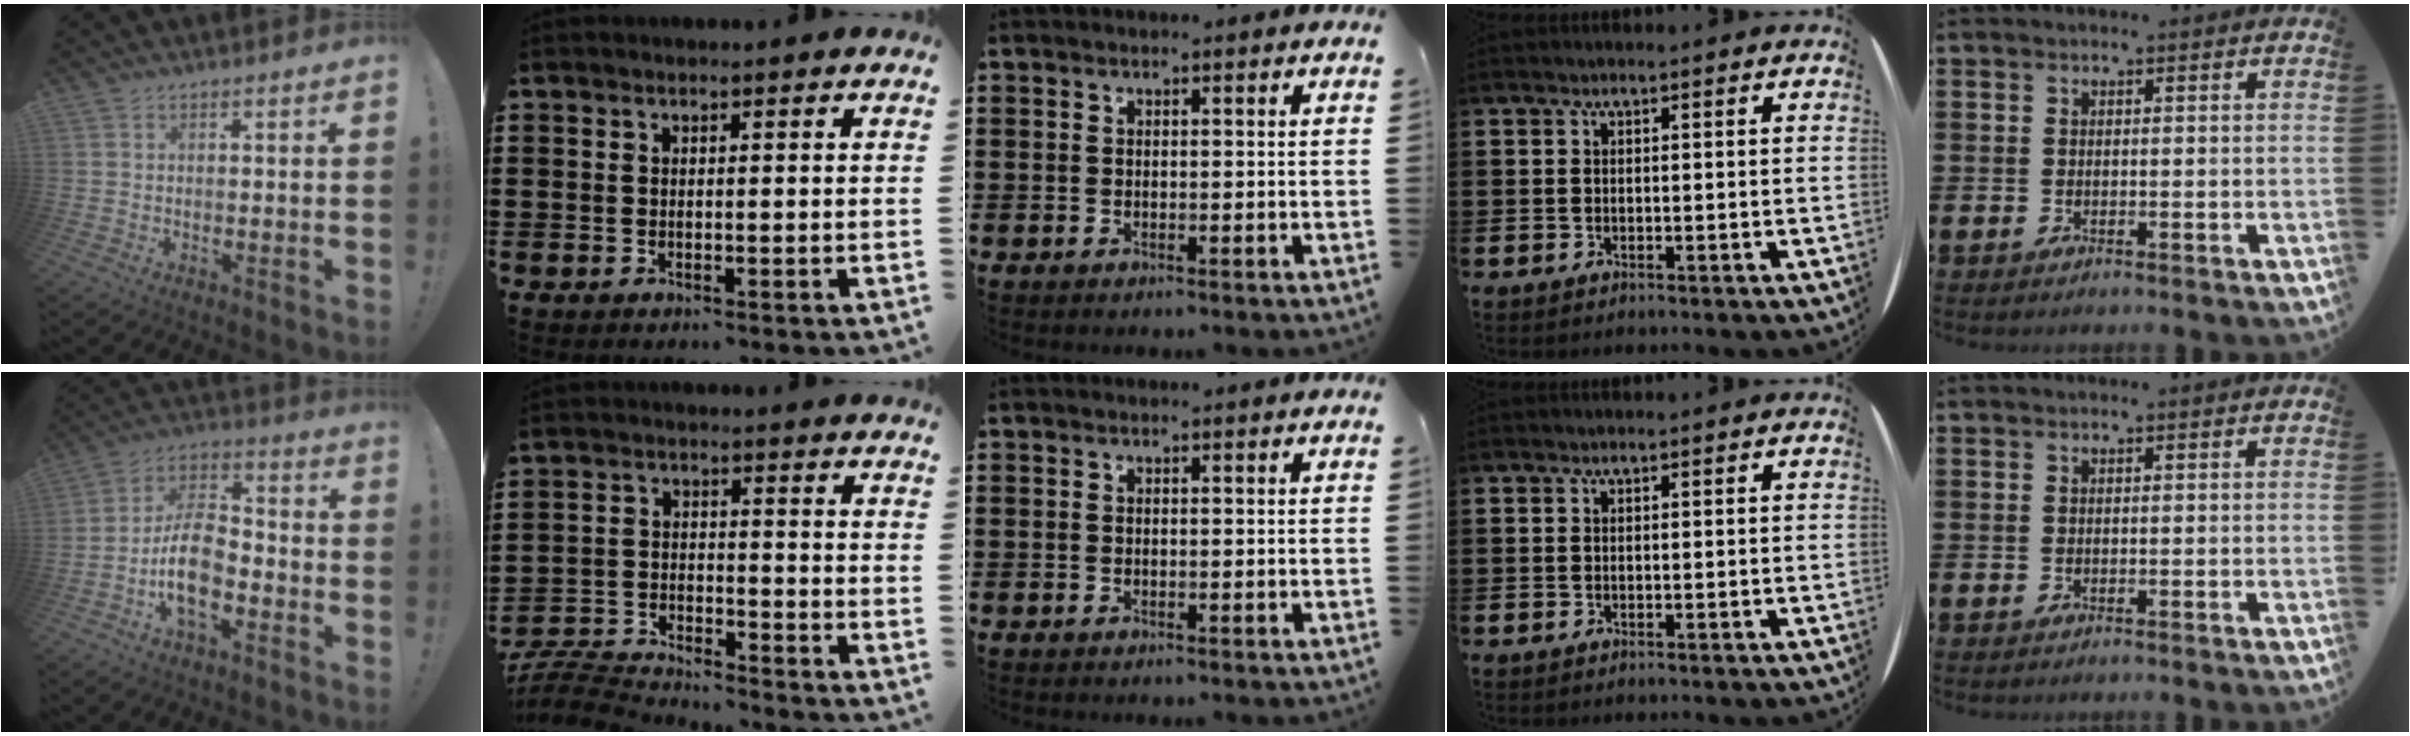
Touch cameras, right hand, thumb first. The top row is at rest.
{"thumb": {"total": 13.5, "force": [-5.2, 7.9, 9.6], "torque": [-0.189, 0.029, -0.088]}, "index": {"total": 6.1, "force": [-6.1, 0.5, 0.8], "torque": [-0.037, 0.001, -0.126]}}